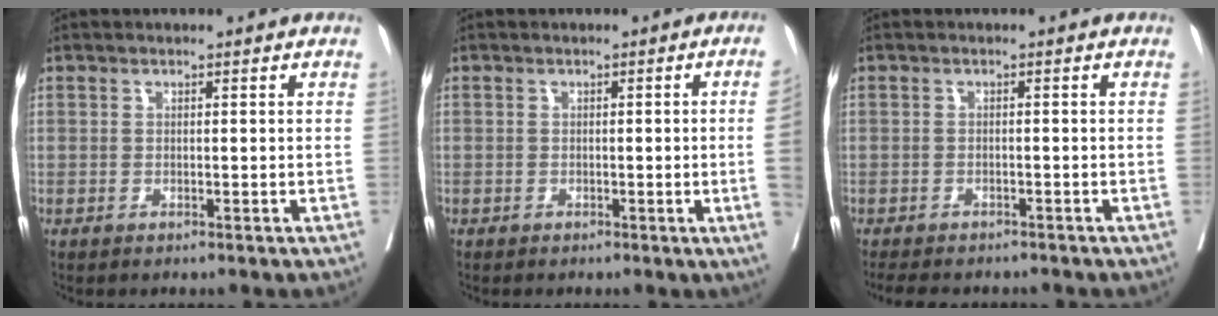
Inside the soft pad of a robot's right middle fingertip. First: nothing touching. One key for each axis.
{"total": 3.0, "fx": -0.4, "fy": -1.0, "fz": 2.8, "tx": -0.036, "ty": -0.006, "tz": -0.005}
{"total": 8.1, "fx": -7.0, "fy": 2.6, "fz": 3.1, "tx": -0.046, "ty": -0.003, "tz": -0.094}